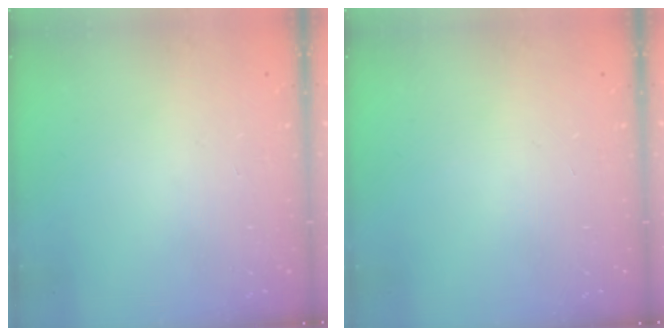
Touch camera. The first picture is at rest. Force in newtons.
{"total": 0.0}